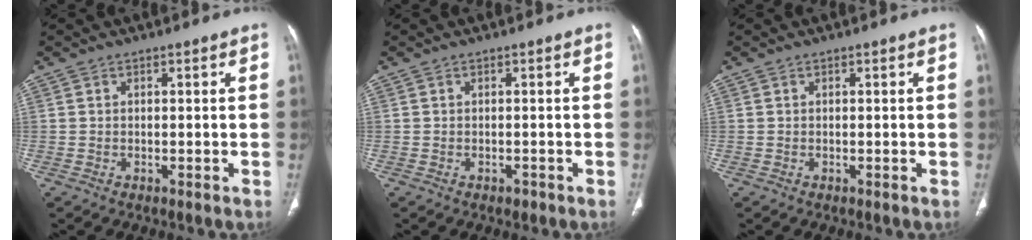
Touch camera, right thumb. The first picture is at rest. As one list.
[{"total": 0.8, "force": [-0.5, 0.6, 0.4], "torque": [-0.003, 0.000, -0.006]}, {"total": 0.0}]